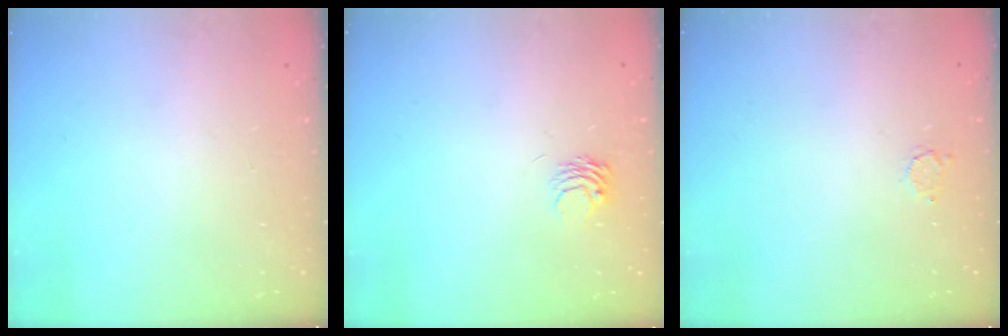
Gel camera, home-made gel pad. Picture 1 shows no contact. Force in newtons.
{"total": 3.2, "press": 3.2, "slide": 0.1}
{"total": 2.2, "press": 2.2, "slide": 0.2}